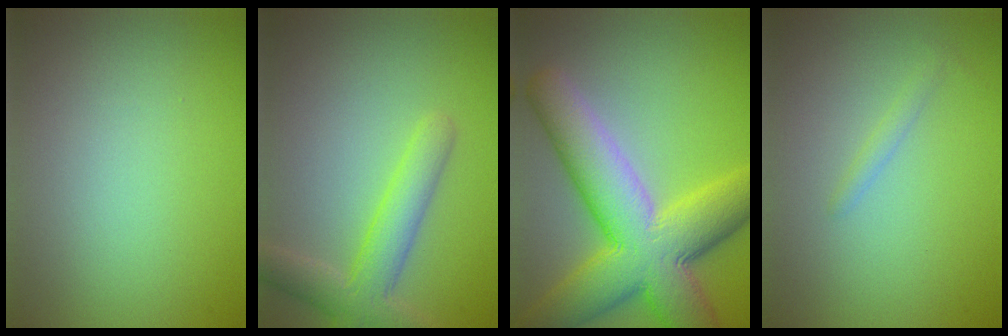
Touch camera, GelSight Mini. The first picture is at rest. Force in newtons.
{"total": 4.3, "press": 4.3, "slide": 0.3}
{"total": 12.0, "press": 11.9, "slide": 0.6}
{"total": 0.8, "press": 0.8, "slide": 0.1}